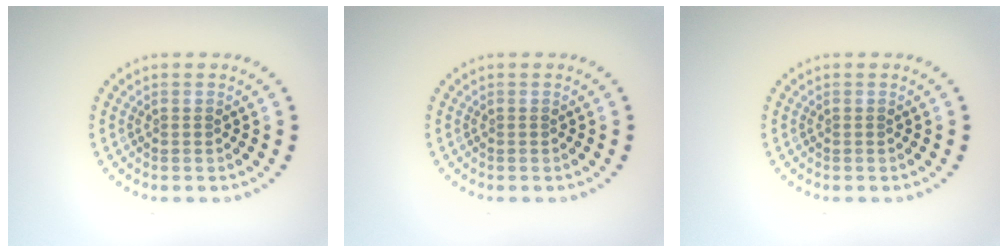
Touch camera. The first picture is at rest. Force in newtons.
{"total": 0.0}
{"total": 0.0}